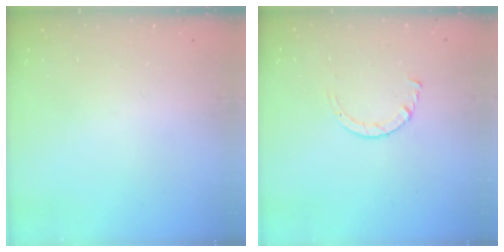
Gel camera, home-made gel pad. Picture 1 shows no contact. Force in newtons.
{"total": 2.9, "press": 2.8, "slide": 0.3}